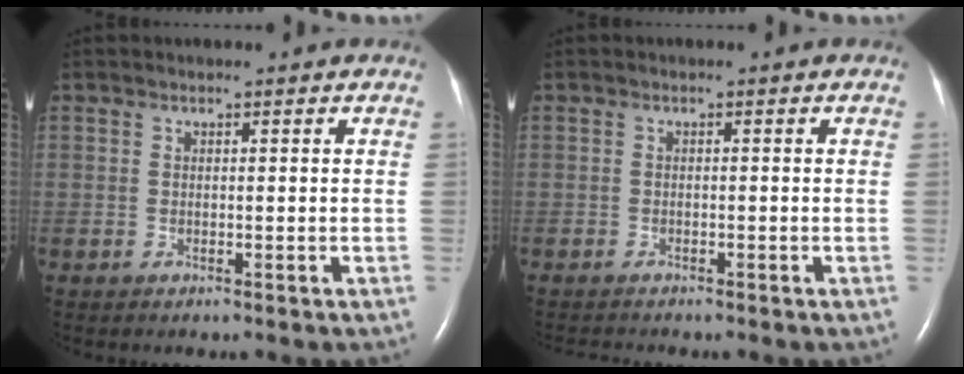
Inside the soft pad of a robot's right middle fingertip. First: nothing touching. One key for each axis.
{"total": 1.2, "fx": -1.2, "fy": 0.2, "fz": 0.1, "tx": -0.005, "ty": -0.005, "tz": -0.018}